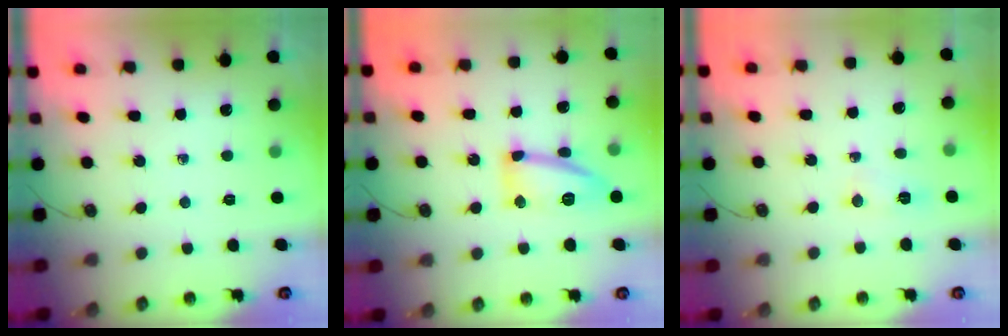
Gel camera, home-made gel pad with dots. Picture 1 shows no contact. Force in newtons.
{"total": 15.2, "press": 15.1, "slide": 1.2}
{"total": 6.0, "press": 5.9, "slide": 0.6}